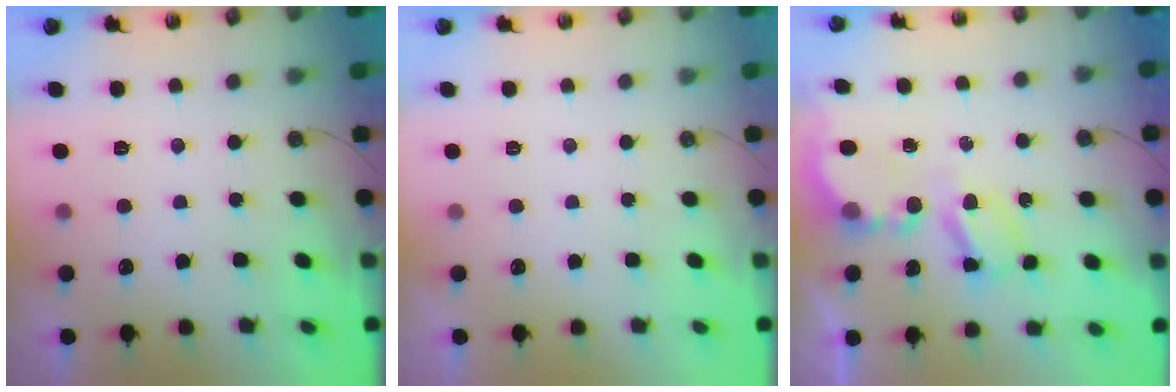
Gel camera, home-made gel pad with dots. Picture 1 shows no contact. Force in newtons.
{"total": 0.0}
{"total": 6.2, "press": 6.2, "slide": 0.5}